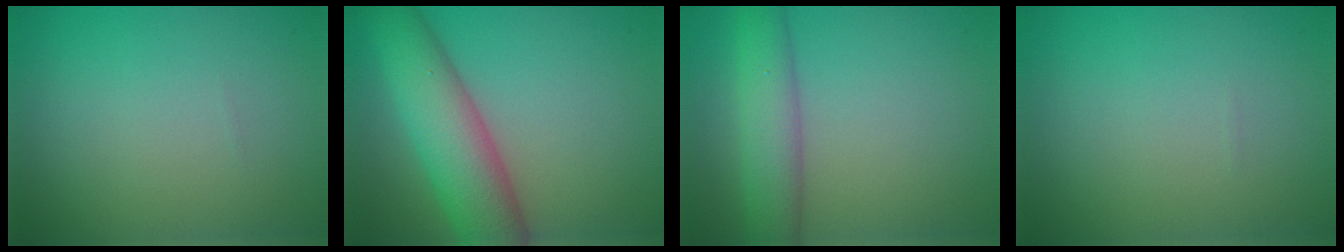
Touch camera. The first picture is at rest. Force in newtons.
{"total": 8.1, "press": 8.1, "slide": 0.5}
{"total": 4.4, "press": 4.4, "slide": 0.5}
{"total": 0.0}